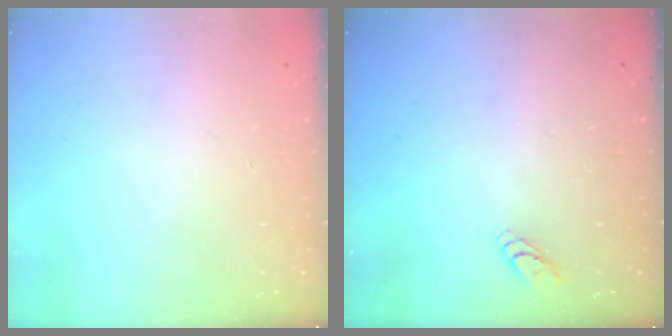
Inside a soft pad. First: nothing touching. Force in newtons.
{"total": 2.8, "press": 2.8, "slide": 0.3}